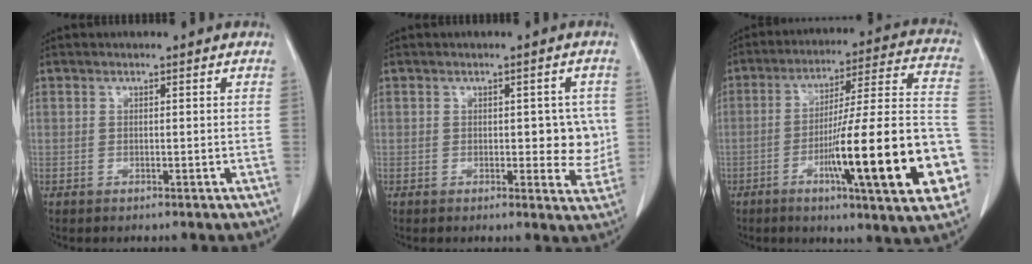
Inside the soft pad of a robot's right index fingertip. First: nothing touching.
{"total": 5.2, "force": [0.2, 2.6, 4.4], "torque": [-0.039, 0.007, 0.005]}
{"total": 24.2, "force": [-7.8, 1.6, 22.8], "torque": [-0.276, 0.002, -0.115]}